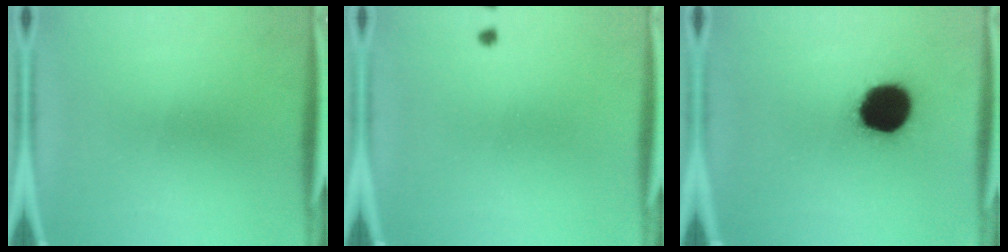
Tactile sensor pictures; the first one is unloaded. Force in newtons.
{"total": 0.5}
{"total": 19.1}